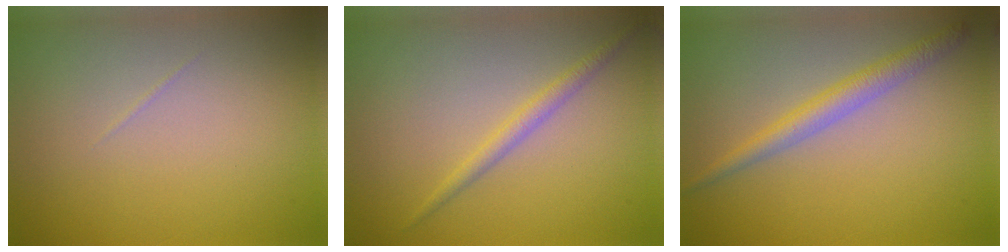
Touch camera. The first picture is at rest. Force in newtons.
{"total": 1.5, "press": 1.5, "slide": 0.1}
{"total": 2.6, "press": 2.6, "slide": 0.1}